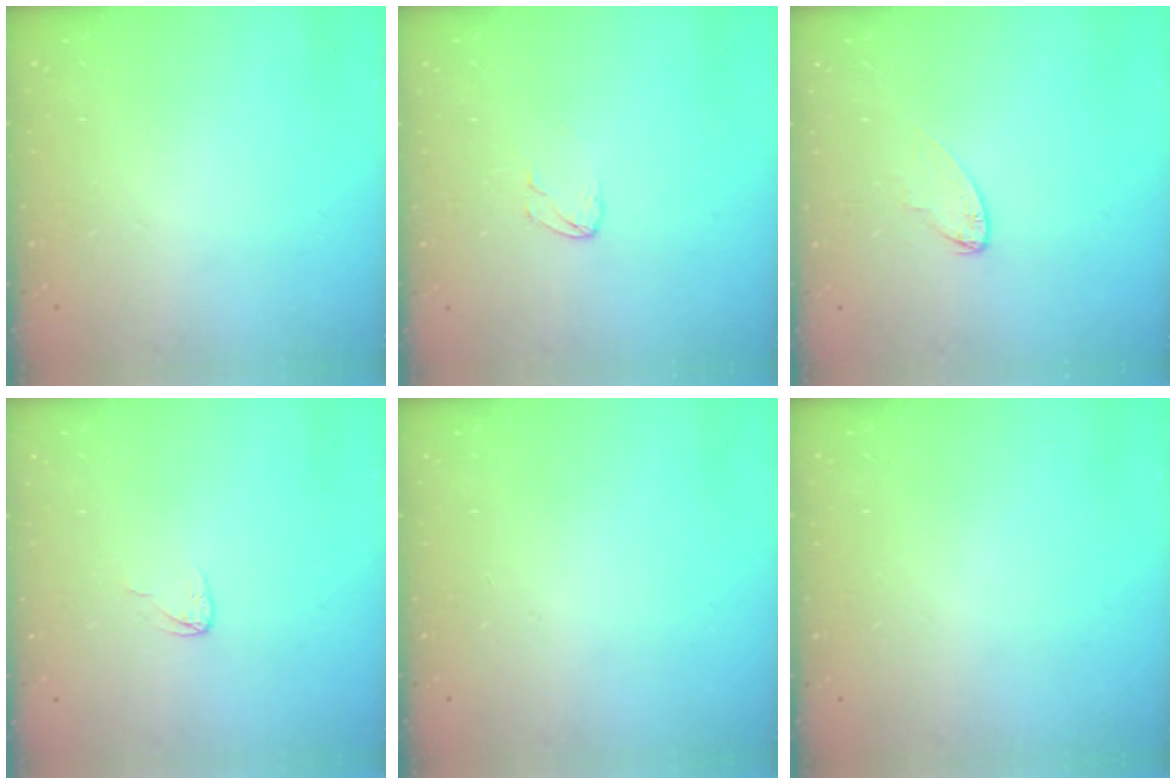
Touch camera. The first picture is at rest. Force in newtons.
{"total": 2.5, "press": 2.5, "slide": 0.2}
{"total": 4.7, "press": 4.6, "slide": 0.4}
{"total": 3.6, "press": 3.6, "slide": 0.2}
{"total": 0.0}
{"total": 0.0}